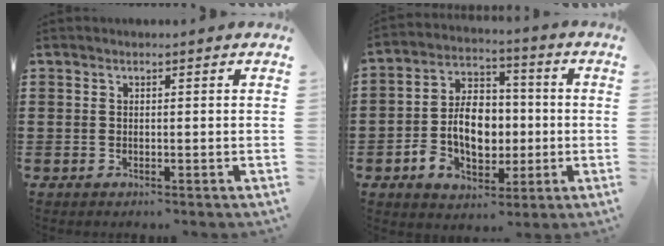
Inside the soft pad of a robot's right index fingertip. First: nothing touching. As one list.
[{"total": 9.6, "force": [-1.6, 6.8, 6.5], "torque": [-0.111, 0.008, -0.031]}]